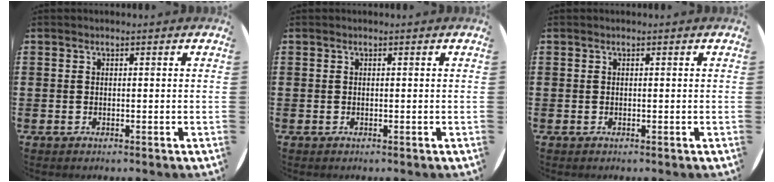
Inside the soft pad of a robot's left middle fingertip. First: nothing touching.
{"total": 0.0}
{"total": 0.0}